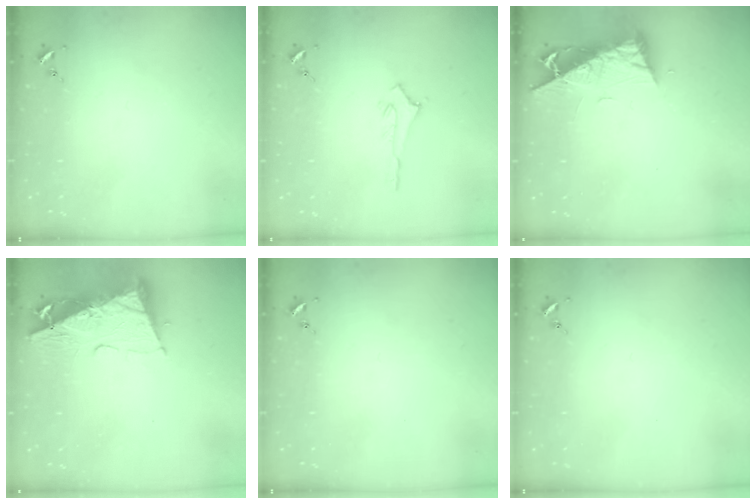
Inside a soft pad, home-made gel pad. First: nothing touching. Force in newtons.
{"total": 2.9, "press": 2.9, "slide": 0.2}
{"total": 9.3, "press": 9.2, "slide": 1.1}
{"total": 12.5, "press": 12.4, "slide": 1.3}
{"total": 0.0}
{"total": 0.0}